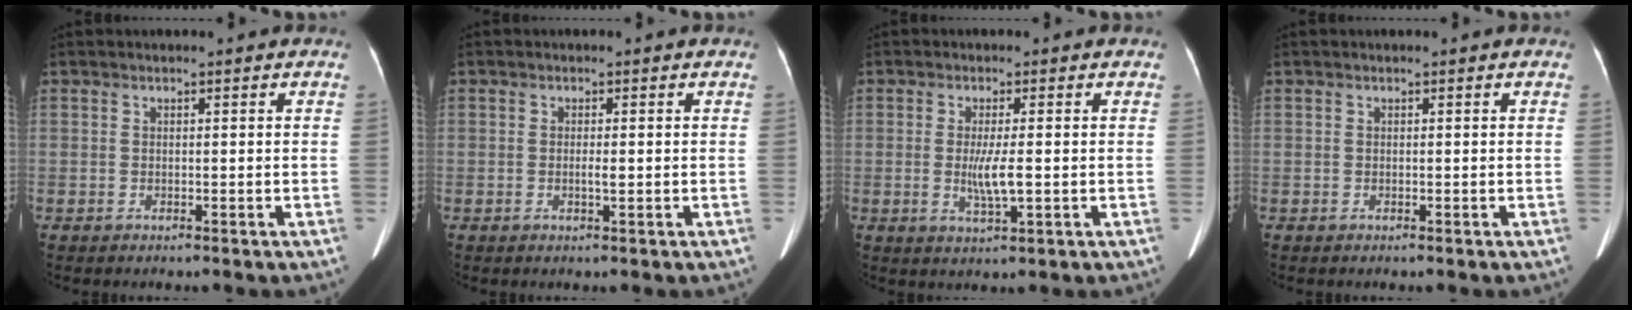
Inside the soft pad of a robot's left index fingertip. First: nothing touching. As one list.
[{"total": 1.3, "force": [-0.2, 0.1, 1.3], "torque": [-0.025, -0.001, -0.003]}, {"total": 4.2, "force": [-0.4, 0.3, 4.1], "torque": [-0.084, -0.009, -0.004]}, {"total": 0.0}]